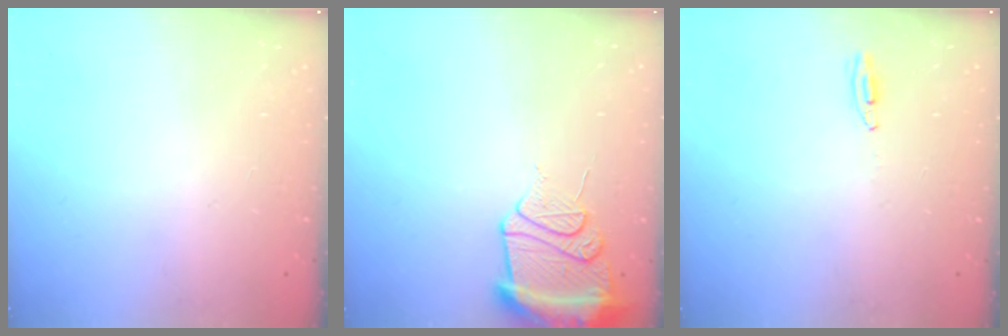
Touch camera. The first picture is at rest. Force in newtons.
{"total": 12.9, "press": 12.8, "slide": 1.5}
{"total": 2.7, "press": 2.5, "slide": 1.0}